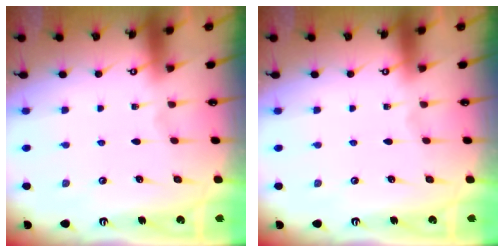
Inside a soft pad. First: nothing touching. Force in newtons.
{"total": 0.0}